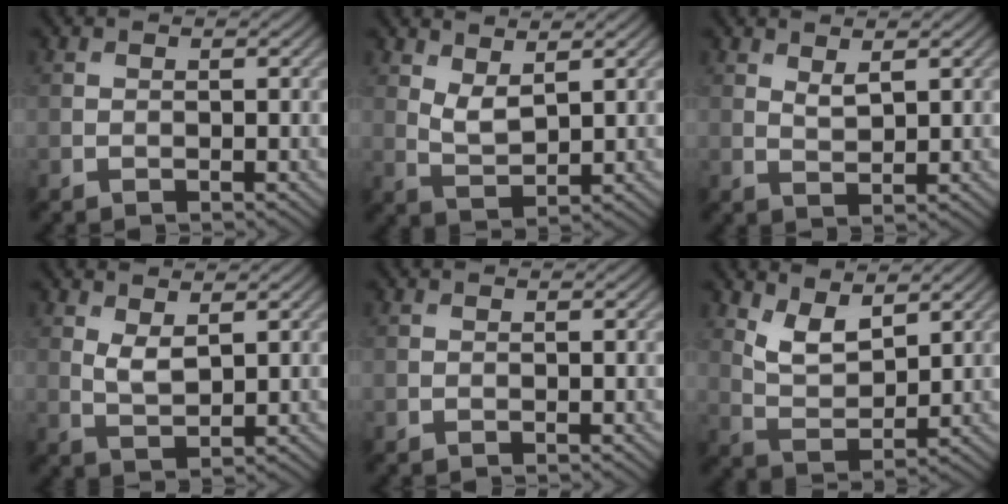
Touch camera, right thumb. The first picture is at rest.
{"total": 3.4, "force": [2.0, 1.4, 2.3], "torque": [-0.057, -0.008, 0.045]}
{"total": 1.9, "force": [1.3, 0.6, 1.2], "torque": [-0.028, -0.006, 0.029]}
{"total": 2.8, "force": [1.4, 1.2, 2.1], "torque": [-0.051, -0.007, 0.034]}
{"total": 0.0}
{"total": 5.6, "force": [3.5, 2.5, 3.5], "torque": [-0.080, -0.012, 0.071]}